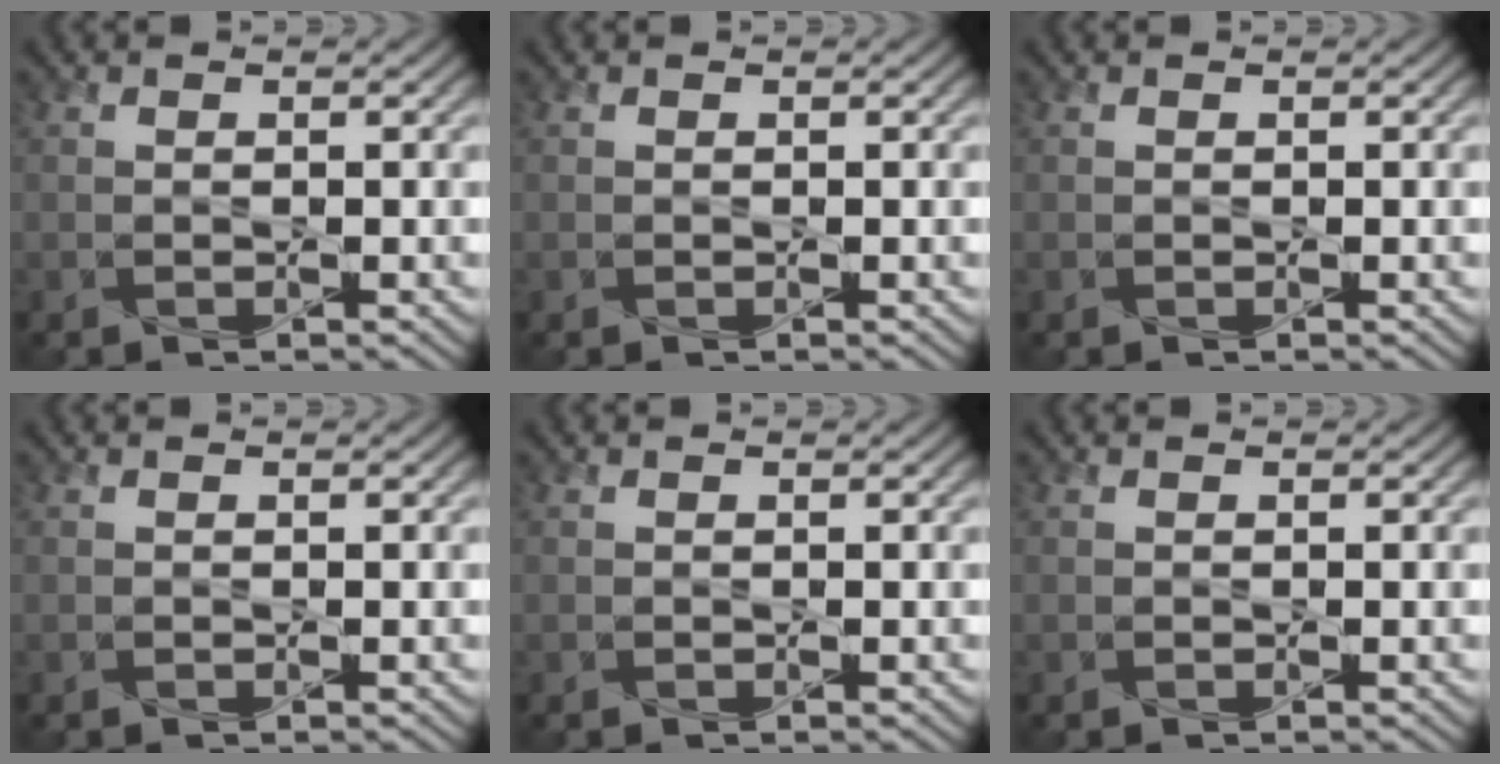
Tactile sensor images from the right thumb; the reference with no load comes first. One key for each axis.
{"total": 0.0}
{"total": 0.0}
{"total": 0.0}
{"total": 0.0}
{"total": 0.0}